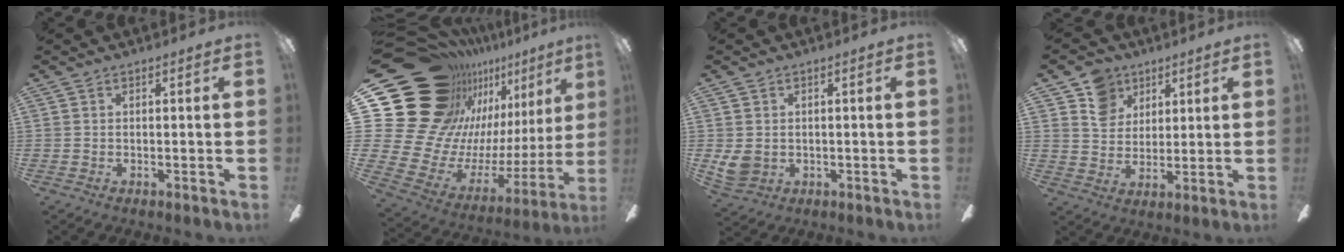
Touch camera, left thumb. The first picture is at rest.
{"total": 28.2, "force": [16.0, 18.4, 14.1], "torque": [-0.260, -0.149, 0.349]}
{"total": 4.8, "force": [0.4, 4.3, 2.2], "torque": [-0.048, -0.001, 0.009]}
{"total": 9.1, "force": [5.6, 7.0, 1.8], "torque": [-0.039, -0.019, 0.107]}